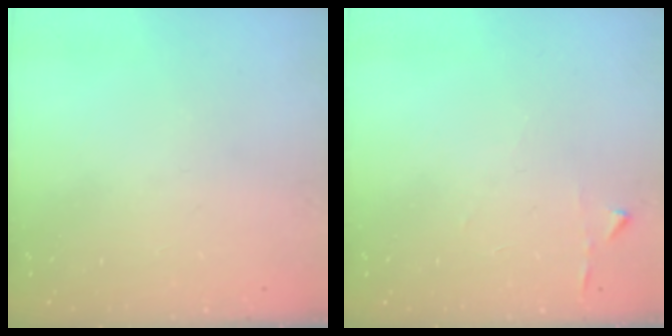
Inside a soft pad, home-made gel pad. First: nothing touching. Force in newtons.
{"total": 2.9, "press": 2.9, "slide": 0.3}